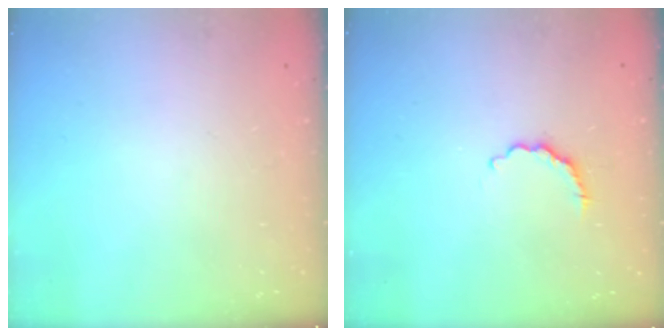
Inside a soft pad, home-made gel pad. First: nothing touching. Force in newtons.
{"total": 3.7, "press": 3.6, "slide": 0.9}